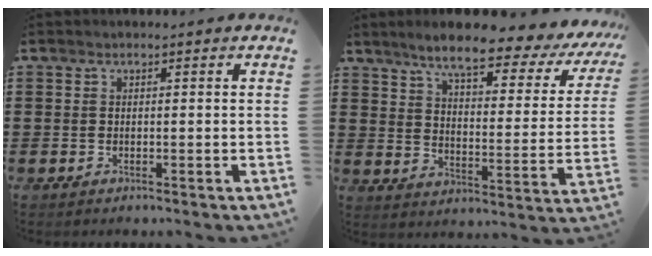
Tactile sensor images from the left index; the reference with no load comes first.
{"total": 8.6, "force": [7.0, 0.6, 5.0], "torque": [-0.109, -0.040, 0.110]}